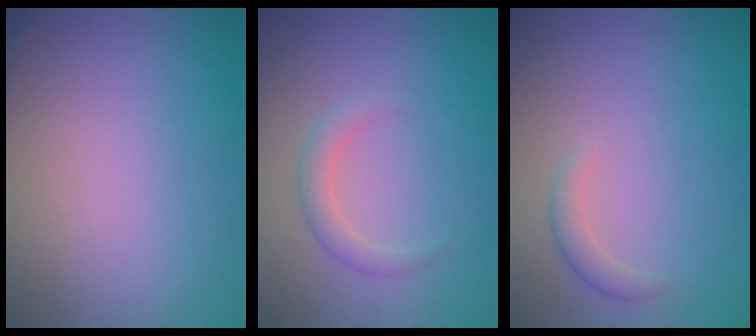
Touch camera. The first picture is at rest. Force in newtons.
{"total": 1.8, "press": 1.7, "slide": 0.1}
{"total": 1.3, "press": 1.3, "slide": 0.1}